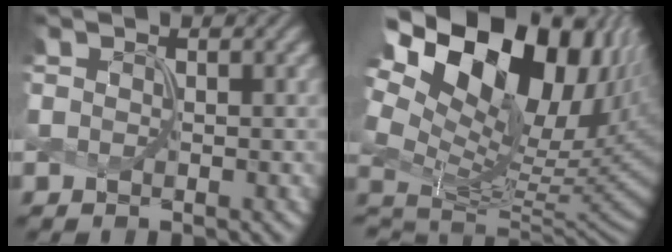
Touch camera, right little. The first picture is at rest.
{"total": 19.0, "force": [6.8, 12.9, 12.1], "torque": [-0.217, 0.041, 0.125]}